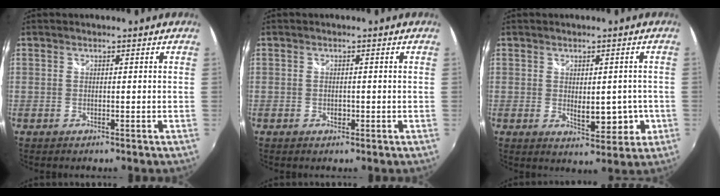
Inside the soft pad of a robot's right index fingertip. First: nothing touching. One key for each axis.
{"total": 1.0, "fx": -0.3, "fy": 0.8, "fz": 0.5, "tx": -0.009, "ty": -0.001, "tz": -0.005}
{"total": 6.6, "fx": -1.1, "fy": 3.6, "fz": 5.4, "tx": -0.085, "ty": -0.013, "tz": -0.004}